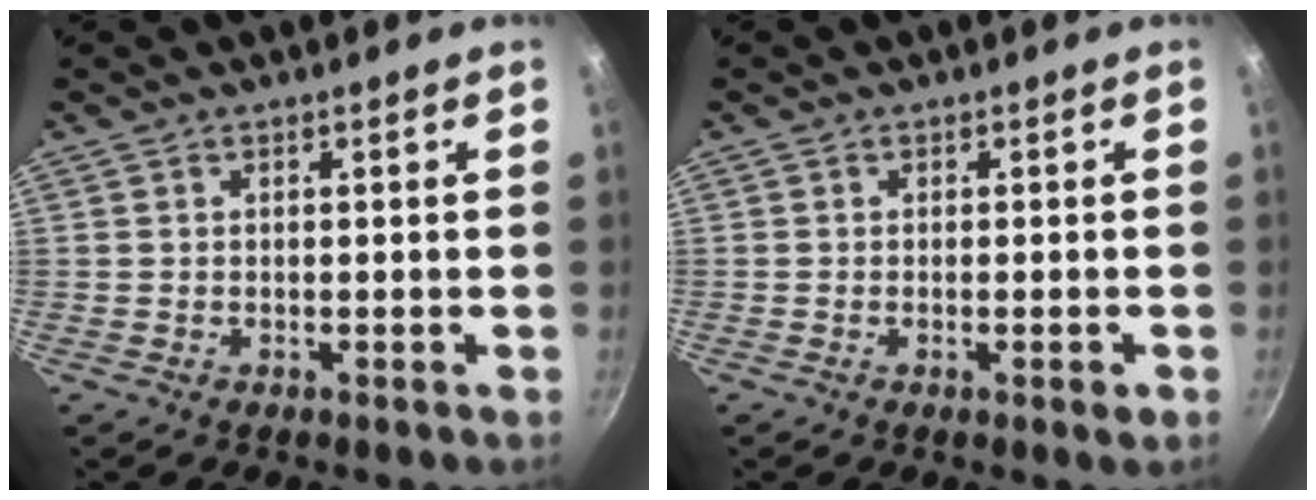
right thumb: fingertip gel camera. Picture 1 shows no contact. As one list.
[{"total": 2.1, "force": [-0.8, 0.4, 1.9], "torque": [-0.032, 0.000, -0.017]}]